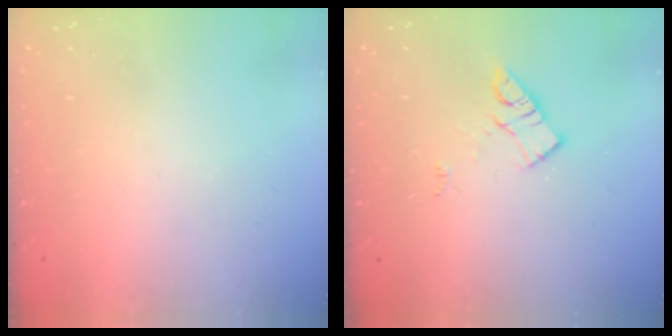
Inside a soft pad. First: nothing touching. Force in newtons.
{"total": 10.7, "press": 10.7, "slide": 0.7}